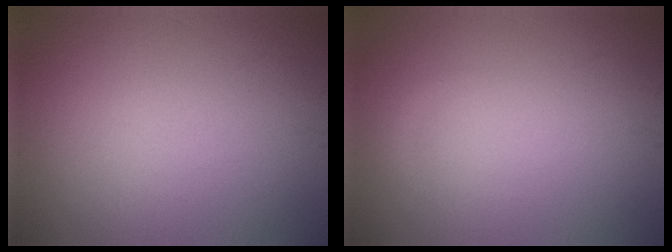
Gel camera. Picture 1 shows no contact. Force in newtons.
{"total": 0.6, "press": 0.6, "slide": 0.0}